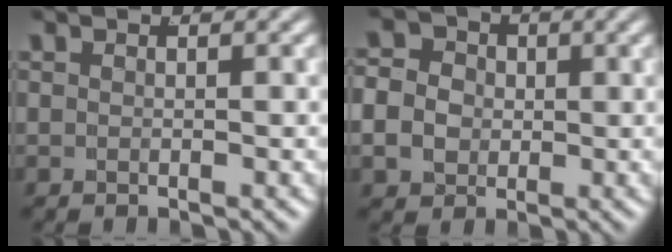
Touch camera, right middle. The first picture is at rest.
{"total": 7.6, "force": [0.4, 6.8, 3.4], "torque": [-0.078, -0.013, 0.001]}